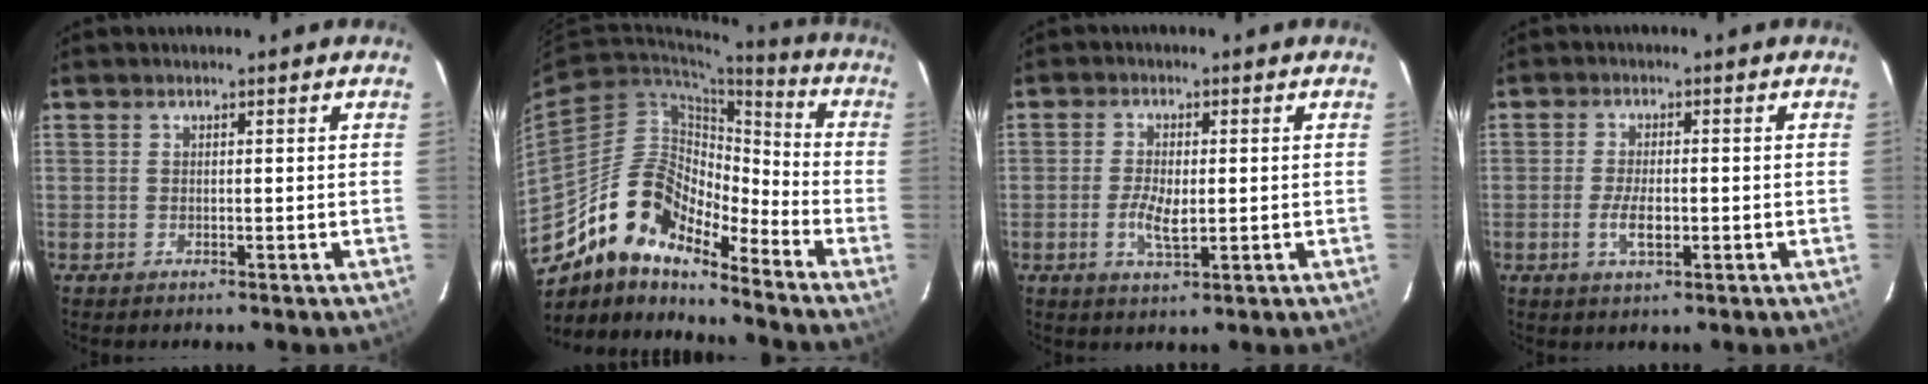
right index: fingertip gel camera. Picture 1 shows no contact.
{"total": 15.3, "force": [-12.1, 5.5, 7.6], "torque": [-0.128, 0.012, -0.237]}
{"total": 4.7, "force": [-0.9, 1.9, 4.2], "torque": [-0.084, -0.007, -0.017]}
{"total": 4.3, "force": [-1.3, 1.5, 3.8], "torque": [-0.079, -0.006, -0.022]}